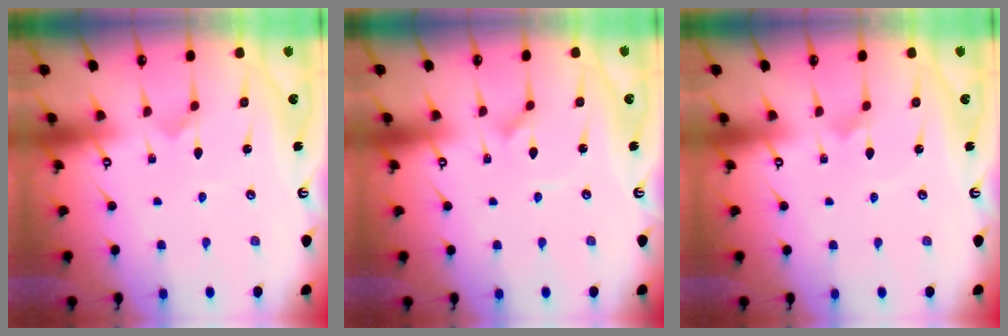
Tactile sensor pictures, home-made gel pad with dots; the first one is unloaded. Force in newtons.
{"total": 1.0, "press": 1.0, "slide": 0.2}
{"total": 2.0, "press": 2.0, "slide": 0.2}